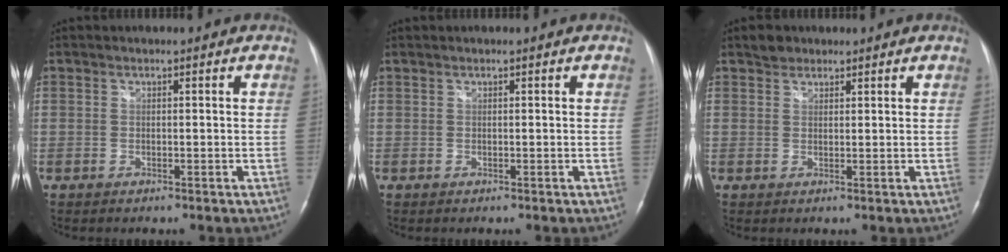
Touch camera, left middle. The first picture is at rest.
{"total": 0.0}
{"total": 2.0, "force": [1.5, 1.2, 0.3], "torque": [-0.009, 0.006, 0.023]}